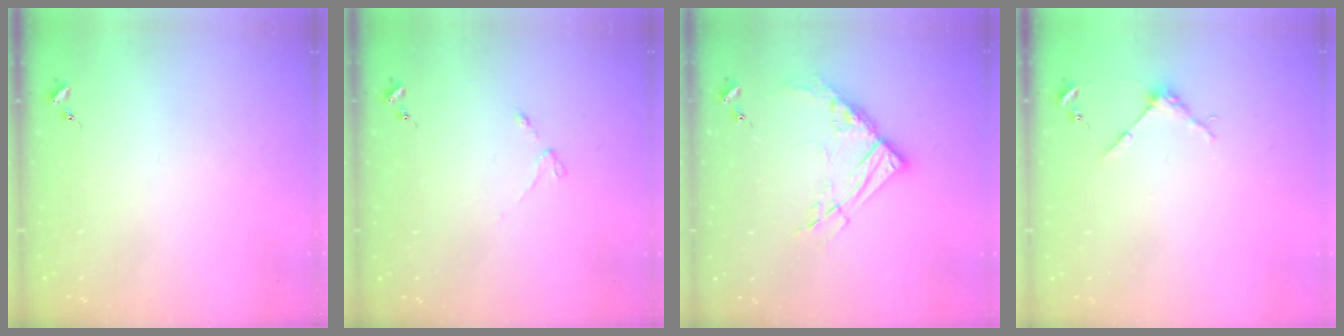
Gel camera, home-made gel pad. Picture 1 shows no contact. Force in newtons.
{"total": 3.0, "press": 2.9, "slide": 0.5}
{"total": 12.7, "press": 12.6, "slide": 1.3}
{"total": 3.8, "press": 3.7, "slide": 0.4}